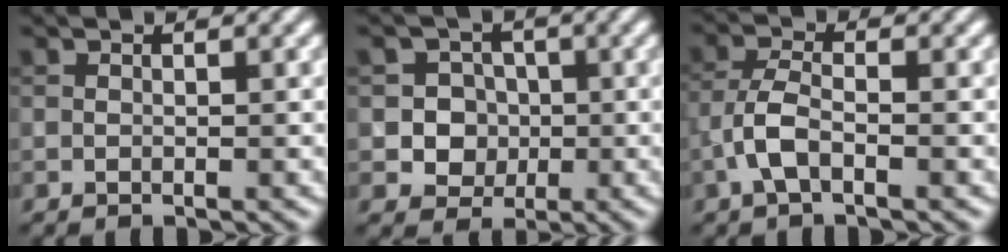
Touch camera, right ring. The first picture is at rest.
{"total": 3.8, "force": [-0.4, 3.6, 1.3], "torque": [0.002, 0.007, -0.024]}
{"total": 2.9, "force": [-1.4, 1.1, 2.4], "torque": [-0.054, 0.006, -0.037]}